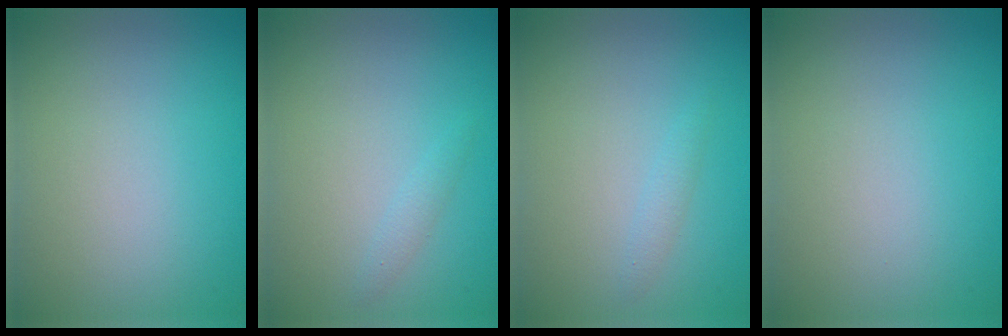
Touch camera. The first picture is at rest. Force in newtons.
{"total": 0.8, "press": 0.8, "slide": 0.1}
{"total": 0.9, "press": 0.9, "slide": 0.0}
{"total": 0.0}